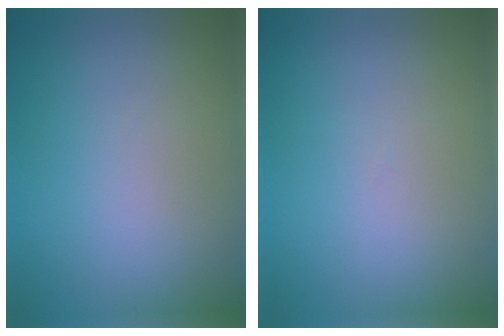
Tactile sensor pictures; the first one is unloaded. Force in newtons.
{"total": 0.0}